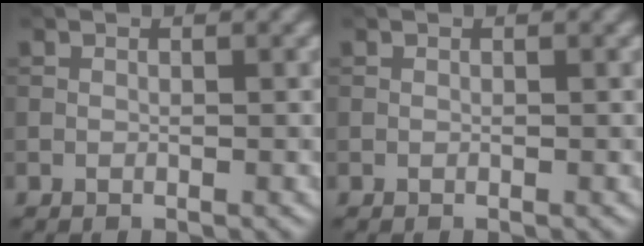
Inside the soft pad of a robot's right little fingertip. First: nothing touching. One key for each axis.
{"total": 0.0}